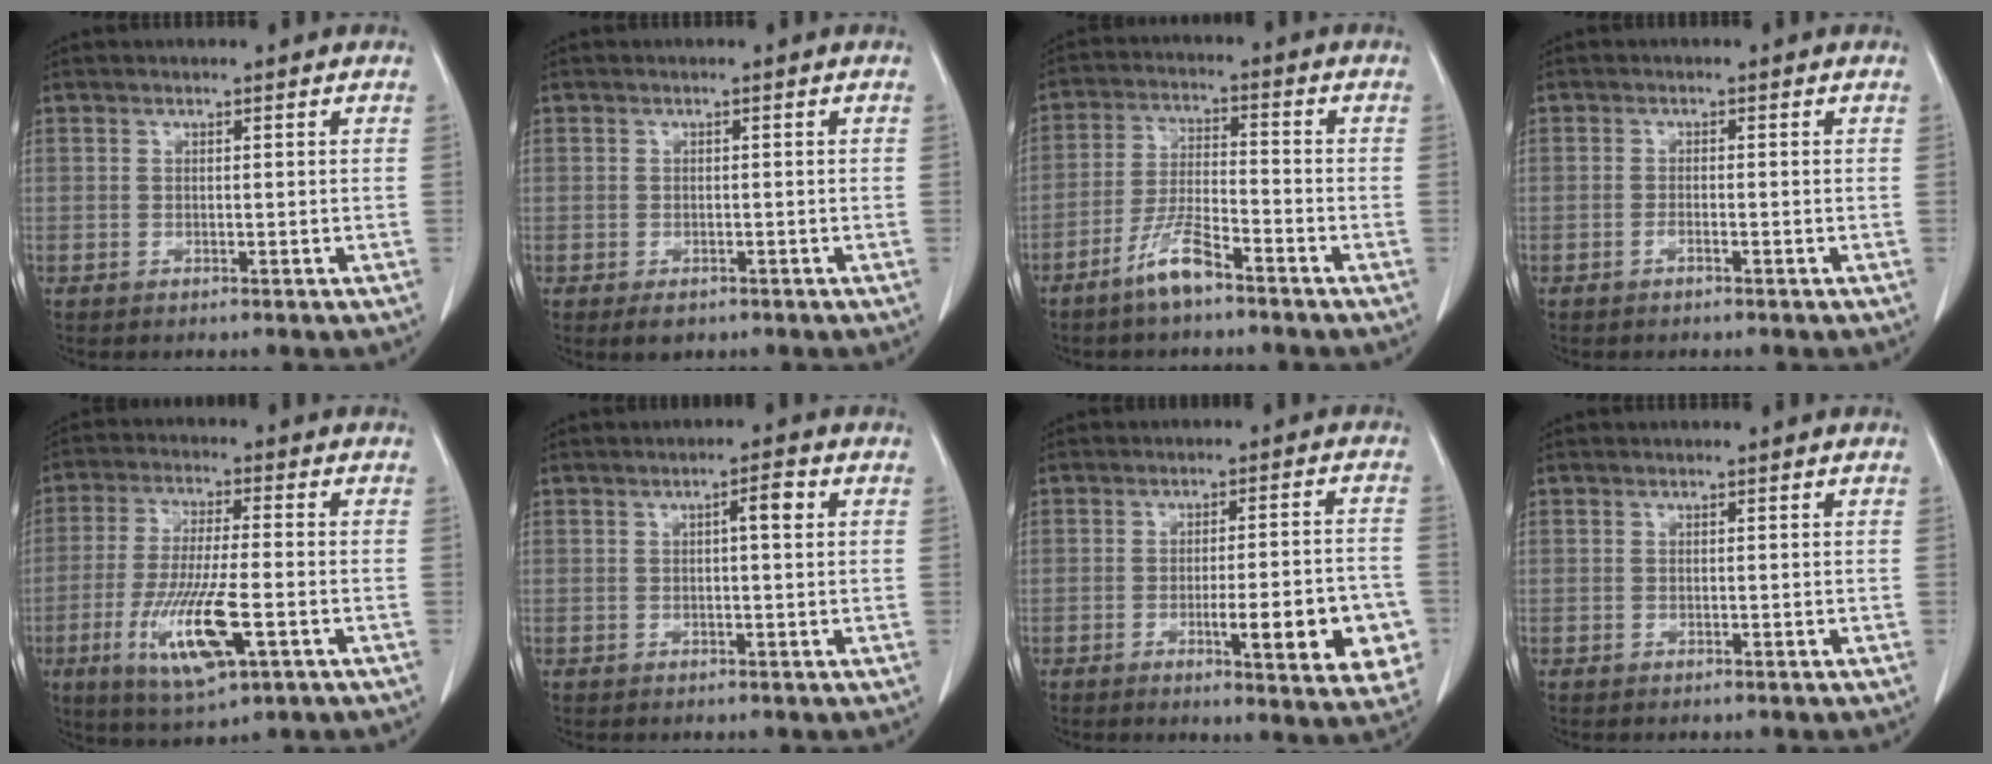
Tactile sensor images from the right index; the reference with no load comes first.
{"total": 2.2, "force": [-1.3, 1.5, 0.9], "torque": [-0.013, -0.001, -0.012]}
{"total": 6.8, "force": [-4.9, 0.9, 4.6], "torque": [-0.098, -0.007, -0.096]}
{"total": 0.9, "force": [-0.6, 0.1, 0.7], "torque": [-0.014, 0.002, -0.013]}
{"total": 12.4, "force": [-4.4, 2.1, 11.4], "torque": [-0.228, -0.021, -0.075]}
{"total": 2.6, "force": [0.6, 0.3, 2.5], "torque": [-0.039, 0.005, 0.008]}
{"total": 13.3, "force": [-4.3, 2.3, 12.4], "torque": [-0.121, 0.006, -0.046]}
{"total": 0.0}